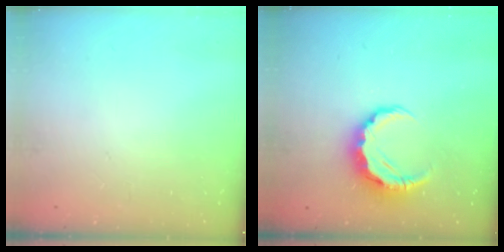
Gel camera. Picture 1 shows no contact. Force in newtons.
{"total": 7.9, "press": 7.8, "slide": 1.6}